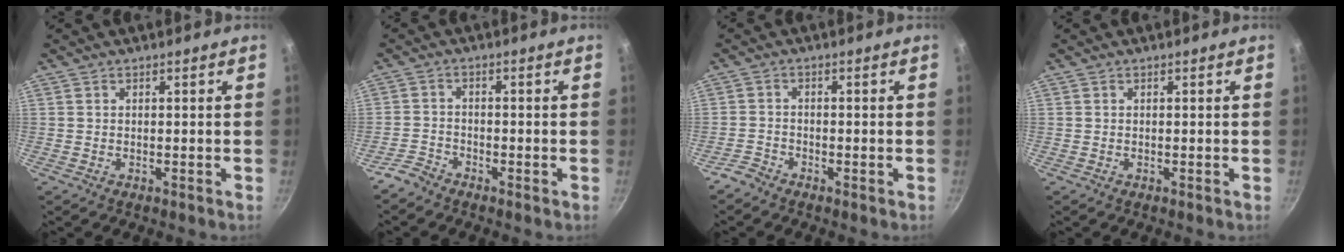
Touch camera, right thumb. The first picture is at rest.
{"total": 3.0, "force": [-2.7, 1.2, 0.6], "torque": [-0.015, 0.021, -0.057]}
{"total": 2.4, "force": [-2.1, 0.9, 0.4], "torque": [-0.013, 0.014, -0.046]}
{"total": 0.0}